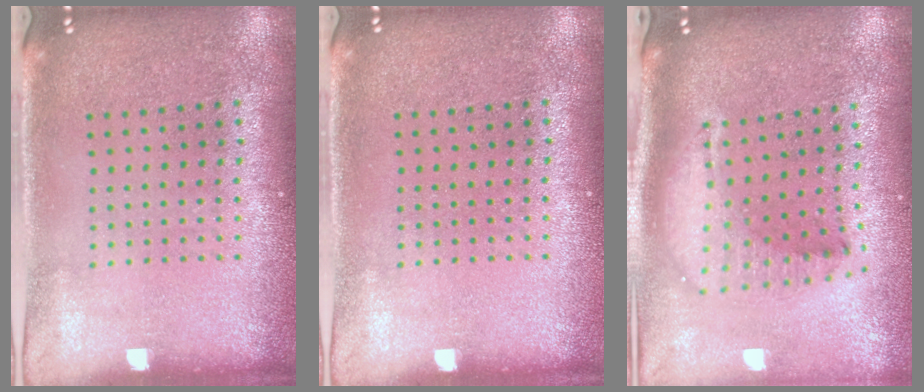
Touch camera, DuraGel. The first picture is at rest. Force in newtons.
{"total": 0.0}
{"total": 2.1, "press": 1.6, "slide": 1.3}